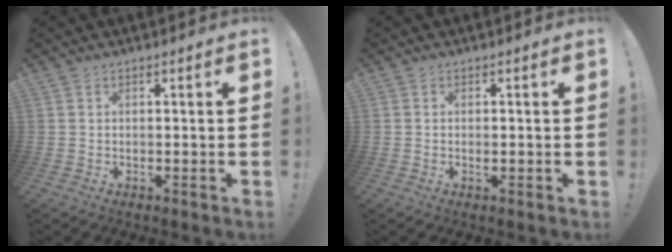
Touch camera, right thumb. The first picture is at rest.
{"total": 0.7, "force": [0.0, 0.3, 0.7], "torque": [-0.004, -0.003, -0.002]}